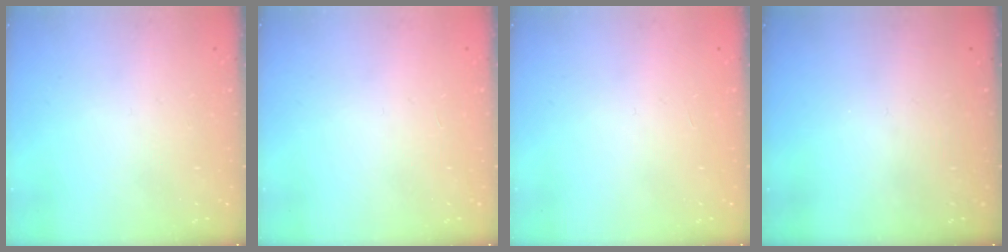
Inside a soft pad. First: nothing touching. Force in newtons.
{"total": 0.0}
{"total": 0.0}
{"total": 0.0}